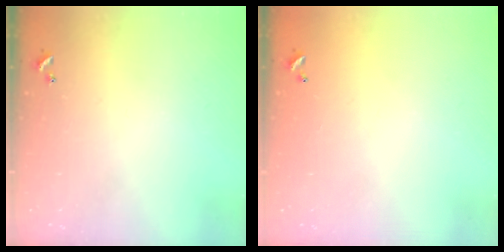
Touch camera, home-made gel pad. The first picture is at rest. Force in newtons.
{"total": 2.9, "press": 2.9, "slide": 0.1}